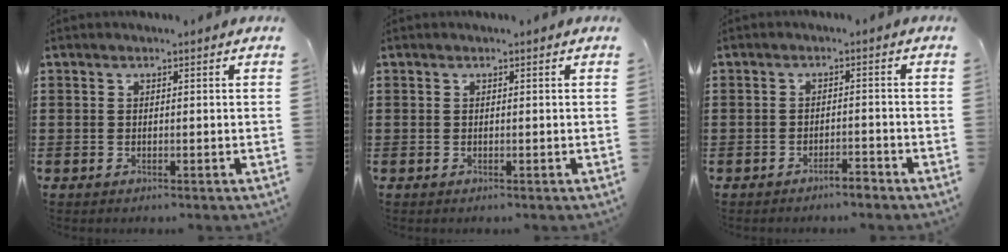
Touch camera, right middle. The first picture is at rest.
{"total": 0.0}
{"total": 2.1, "force": [-2.1, 0.2, 0.6], "torque": [-0.015, 0.003, -0.041]}